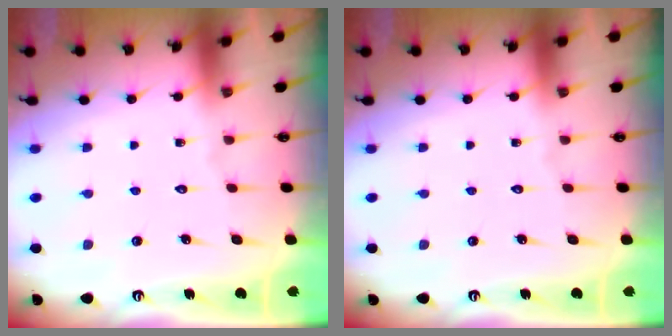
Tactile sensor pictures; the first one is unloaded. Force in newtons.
{"total": 0.0}